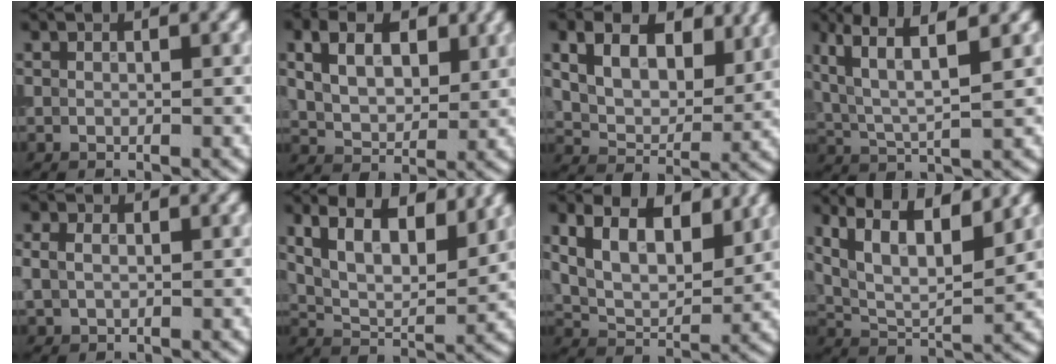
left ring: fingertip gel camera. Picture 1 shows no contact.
{"total": 6.1, "force": [2.0, 4.0, 4.2], "torque": [-0.079, 0.004, 0.033]}
{"total": 7.9, "force": [3.4, 4.9, 5.1], "torque": [-0.098, 0.001, 0.054]}
{"total": 5.7, "force": [2.6, 1.5, 4.8], "torque": [-0.101, 0.005, 0.054]}
{"total": 2.5, "force": [0.5, 2.0, 1.4], "torque": [-0.036, 0.010, 0.010]}
{"total": 7.8, "force": [4.5, 3.0, 5.6], "torque": [-0.101, 0.013, 0.074]}
{"total": 6.9, "force": [3.0, 3.8, 4.9], "torque": [-0.093, -0.002, 0.050]}
{"total": 8.3, "force": [5.0, 2.6, 6.1], "torque": [-0.116, 0.013, 0.077]}